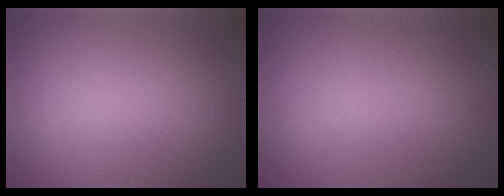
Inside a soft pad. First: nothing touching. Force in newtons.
{"total": 0.0}